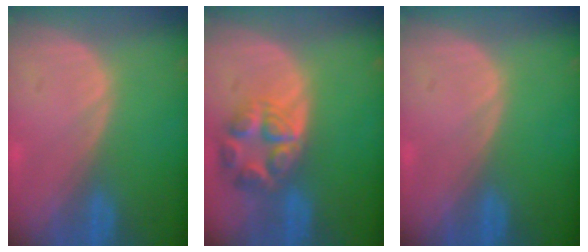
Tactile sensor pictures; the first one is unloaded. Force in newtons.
{"total": 7.6, "press": 6.8, "slide": 3.5}
{"total": 0.0}